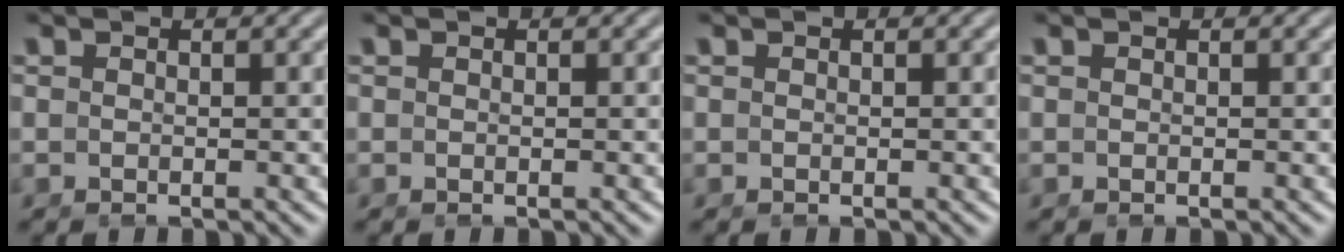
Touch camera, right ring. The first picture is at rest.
{"total": 0.0}
{"total": 0.0}
{"total": 0.0}